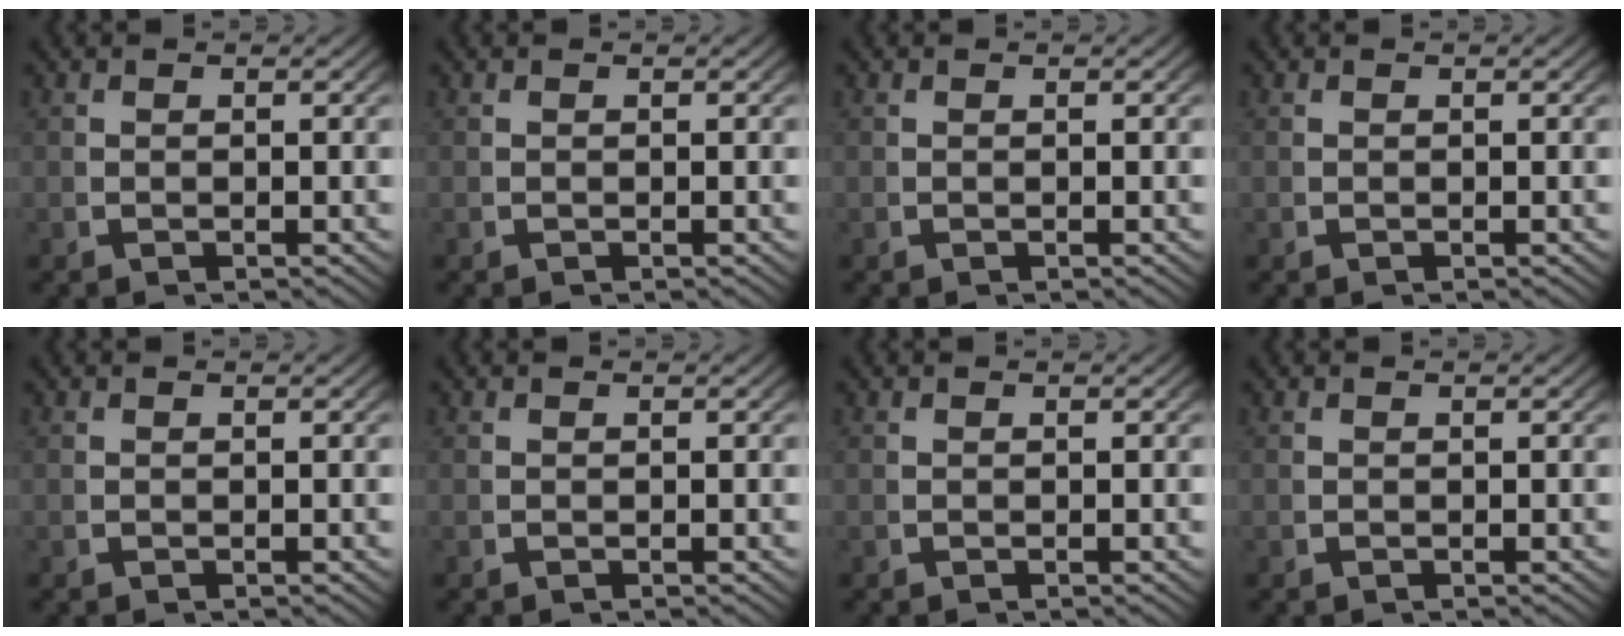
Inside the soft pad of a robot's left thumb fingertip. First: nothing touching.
{"total": 0.0}
{"total": 0.0}
{"total": 0.0}
{"total": 0.0}
{"total": 0.0}
{"total": 0.0}
{"total": 0.0}